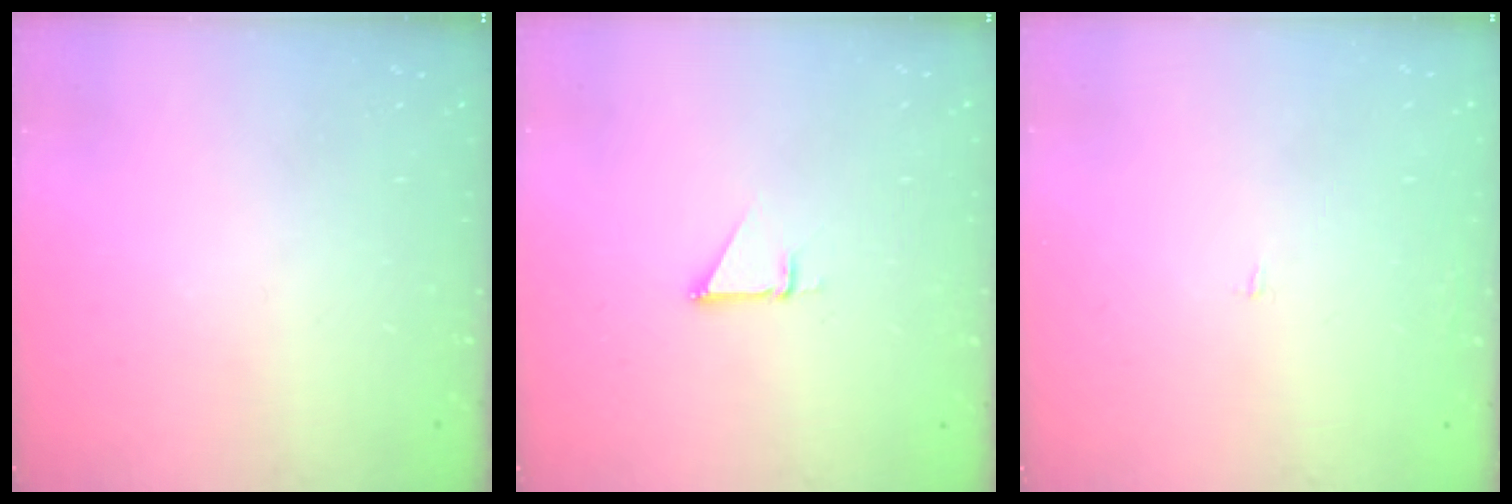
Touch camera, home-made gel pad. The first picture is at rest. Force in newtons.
{"total": 2.3, "press": 2.3, "slide": 0.1}
{"total": 1.2, "press": 1.2, "slide": 0.1}